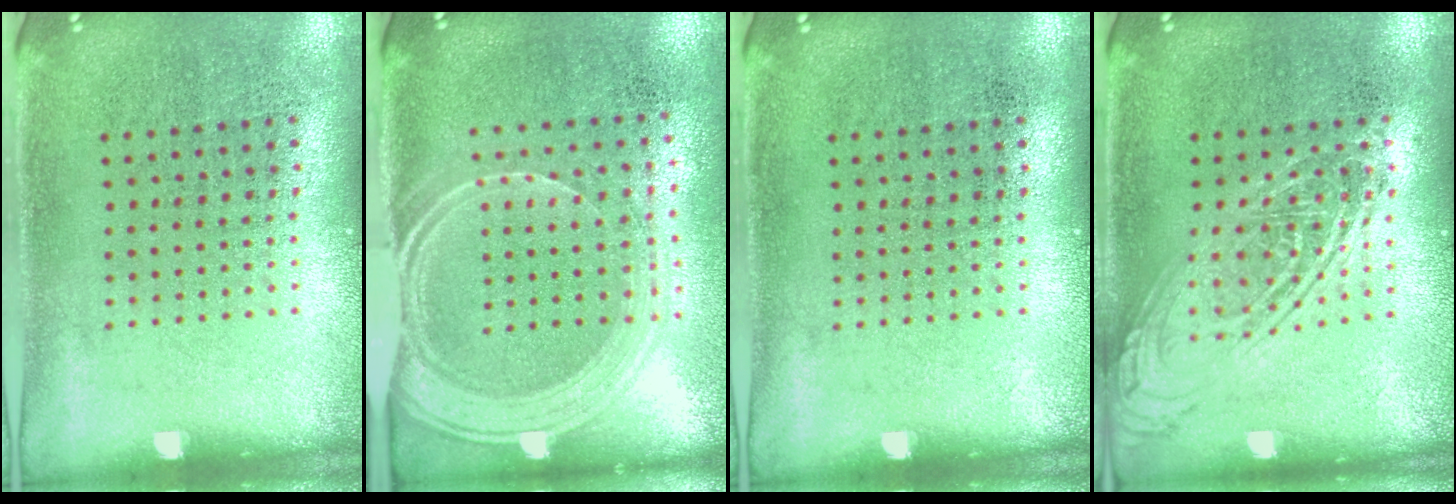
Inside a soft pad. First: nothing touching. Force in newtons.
{"total": 1.9, "press": 1.6, "slide": 1.0}
{"total": 0.0}
{"total": 2.5, "press": 2.5, "slide": 0.2}